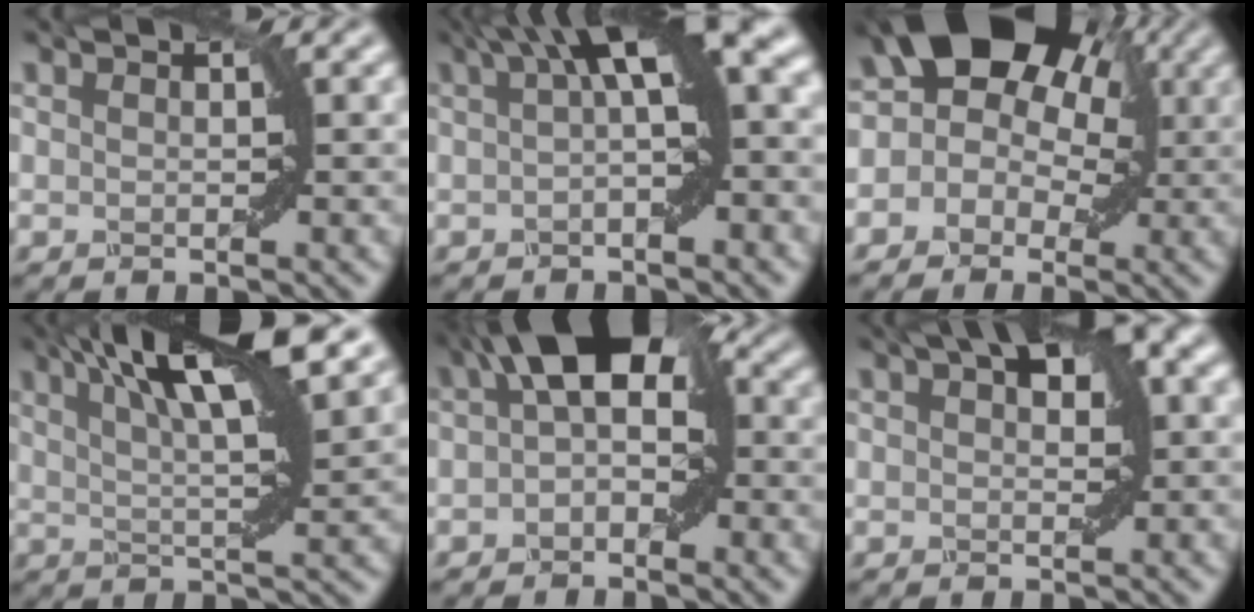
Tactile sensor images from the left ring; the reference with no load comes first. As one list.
[{"total": 9.1, "force": [2.6, 2.6, 8.3], "torque": [-0.111, 0.032, 0.037]}, {"total": 14.0, "force": [4.9, 10.4, 8.1], "torque": [-0.108, 0.068, 0.040]}, {"total": 10.9, "force": [5.7, 2.4, 8.9], "torque": [-0.124, 0.025, 0.087]}, {"total": 7.9, "force": [1.2, 4.2, 6.6], "torque": [-0.087, 0.032, 0.008]}, {"total": 7.4, "force": [3.2, 2.9, 6.0], "torque": [-0.073, 0.029, 0.053]}]